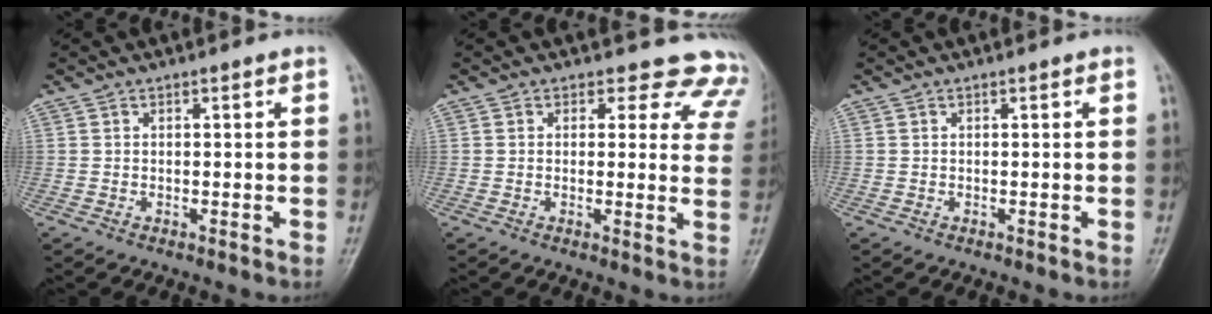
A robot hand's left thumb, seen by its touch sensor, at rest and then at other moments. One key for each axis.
{"total": 10.4, "fx": 9.0, "fy": 5.1, "fz": 1.2, "tx": 0.047, "ty": -0.044, "tz": 0.061}
{"total": 0.0}